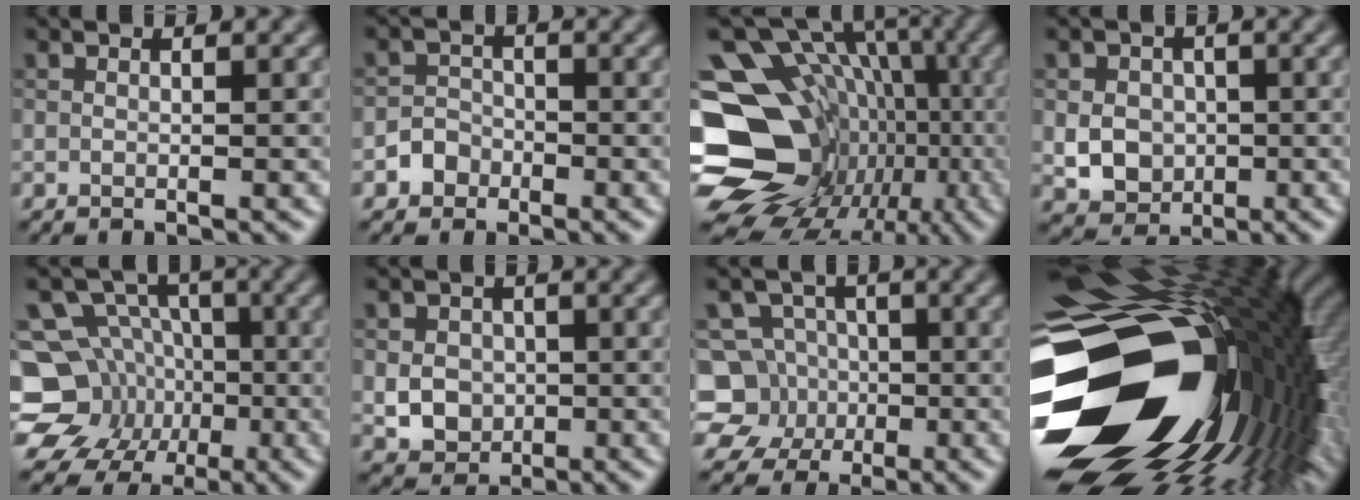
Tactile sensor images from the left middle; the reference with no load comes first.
{"total": 1.9, "force": [-1.1, 1.6, 0.3], "torque": [0.008, 0.008, -0.025]}
{"total": 20.5, "force": [-4.8, 16.9, 10.5], "torque": [-0.153, 0.014, -0.076]}
{"total": 3.9, "force": [-0.4, 3.3, 2.0], "torque": [-0.038, -0.001, -0.008]}
{"total": 12.3, "force": [-4.1, 10.9, 4.1], "torque": [-0.082, -0.004, -0.095]}
{"total": 3.3, "force": [-0.3, 2.9, 1.7], "torque": [-0.032, -0.002, -0.007]}
{"total": 7.9, "force": [-2.0, 7.4, 2.0], "torque": [-0.031, 0.014, -0.066]}
{"total": 21.7, "force": [-4.5, 13.8, 16.1], "torque": [-0.284, -0.024, -0.055]}